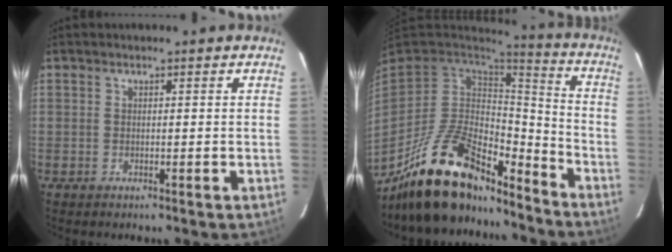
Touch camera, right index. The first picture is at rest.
{"total": 21.6, "force": [-16.4, 8.4, 11.3], "torque": [-0.231, -0.001, -0.270]}